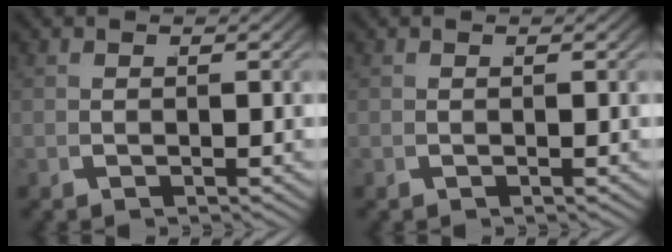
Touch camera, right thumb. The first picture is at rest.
{"total": 0.0}